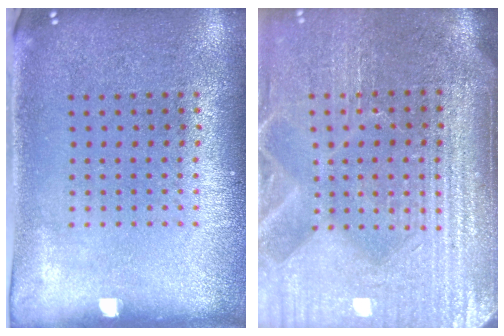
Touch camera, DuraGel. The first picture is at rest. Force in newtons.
{"total": 4.7, "press": 4.2, "slide": 2.1}